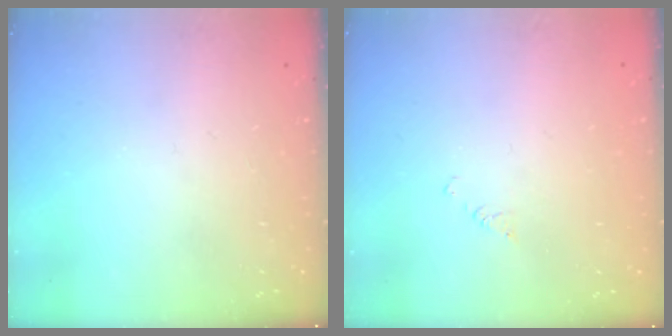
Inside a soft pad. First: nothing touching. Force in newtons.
{"total": 2.0, "press": 2.0, "slide": 0.3}